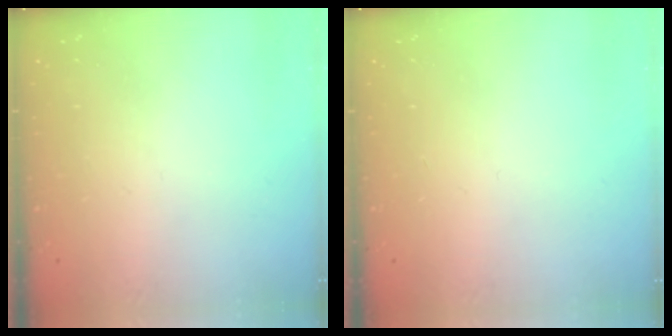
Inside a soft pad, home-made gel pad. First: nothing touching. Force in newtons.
{"total": 0.0}